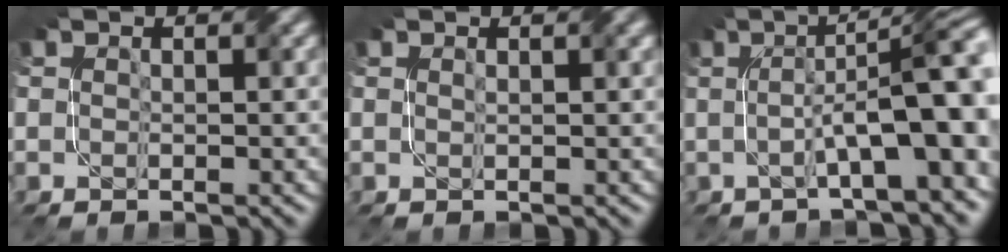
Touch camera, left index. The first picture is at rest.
{"total": 0.6, "force": [0.4, -0.1, 0.5], "torque": [-0.008, 0.003, 0.005]}
{"total": 9.3, "force": [-0.8, 2.0, 9.1], "torque": [-0.129, 0.021, -0.017]}